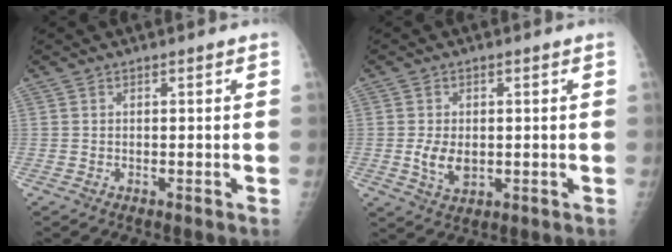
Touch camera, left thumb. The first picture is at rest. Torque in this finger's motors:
{"motor_torque": [-0.04, 0.10, 0.16, -0.01, 0.05]}